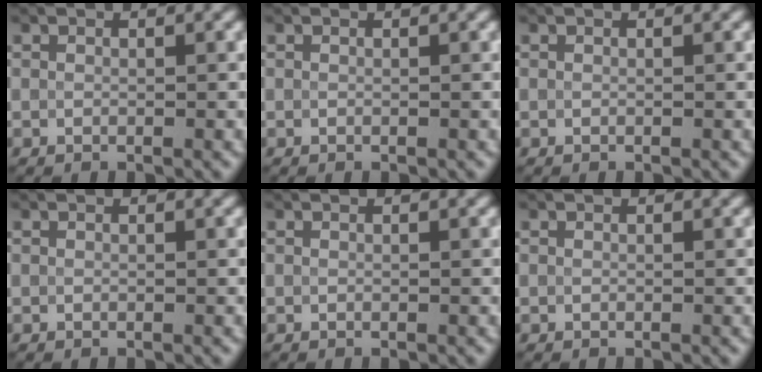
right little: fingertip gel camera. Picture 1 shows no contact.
{"total": 0.0}
{"total": 0.0}
{"total": 0.0}
{"total": 0.0}
{"total": 0.0}